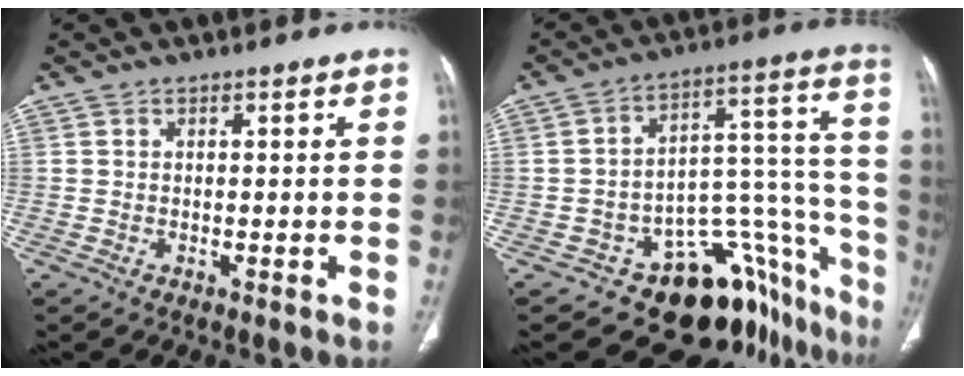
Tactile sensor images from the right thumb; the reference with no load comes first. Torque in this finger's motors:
{"motor_torque": [0.96, -0.81, -0.30, -0.31, 0.13]}